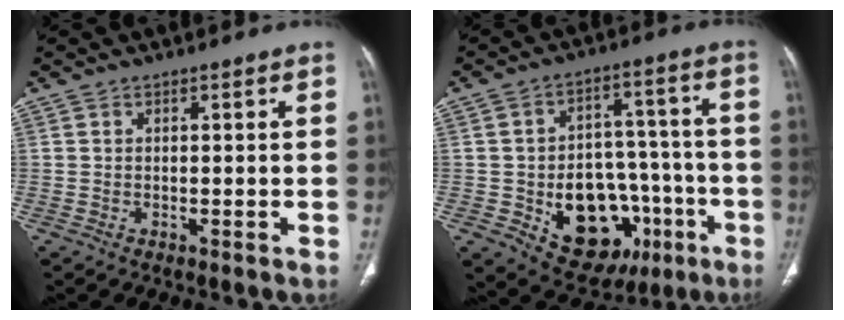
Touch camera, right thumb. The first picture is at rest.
{"total": 19.6, "force": [-6.5, 13.5, 12.6], "torque": [-0.135, 0.040, -0.077]}